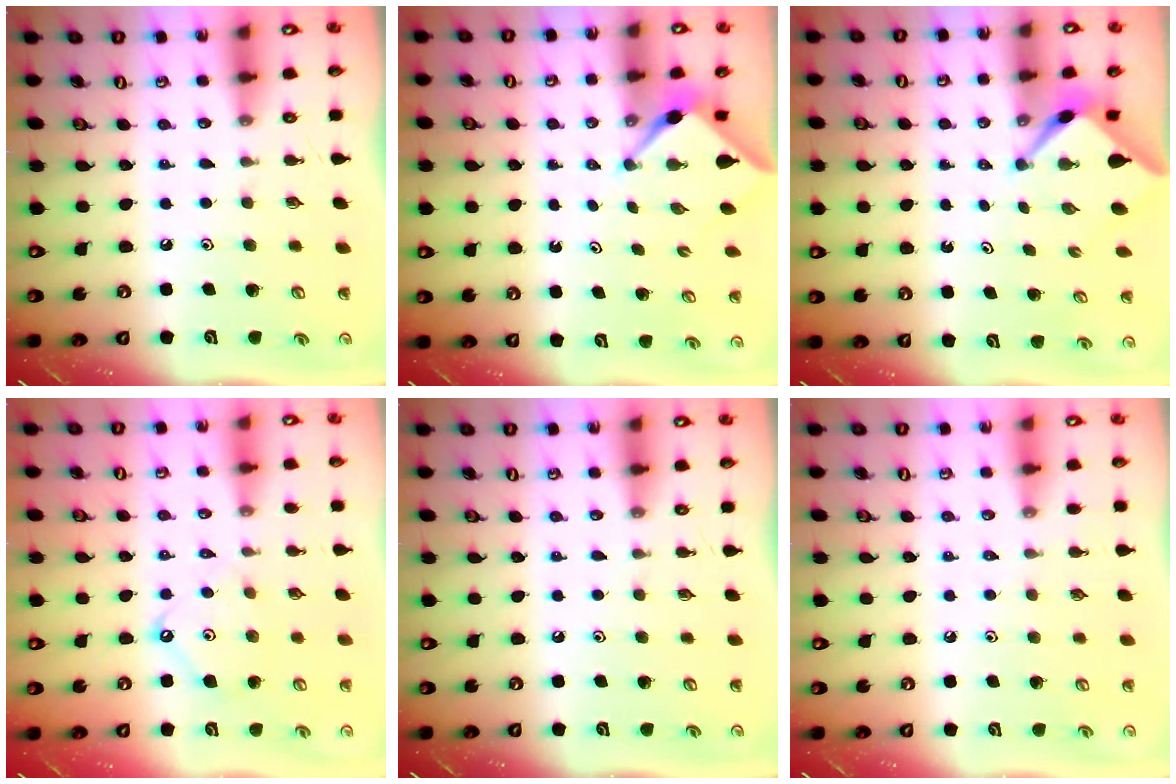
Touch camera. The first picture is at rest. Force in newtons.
{"total": 3.2, "press": 3.2, "slide": 0.4}
{"total": 2.5, "press": 2.5, "slide": 0.3}
{"total": 6.7, "press": 6.6, "slide": 0.8}
{"total": 0.0}
{"total": 1.9, "press": 1.9, "slide": 0.4}